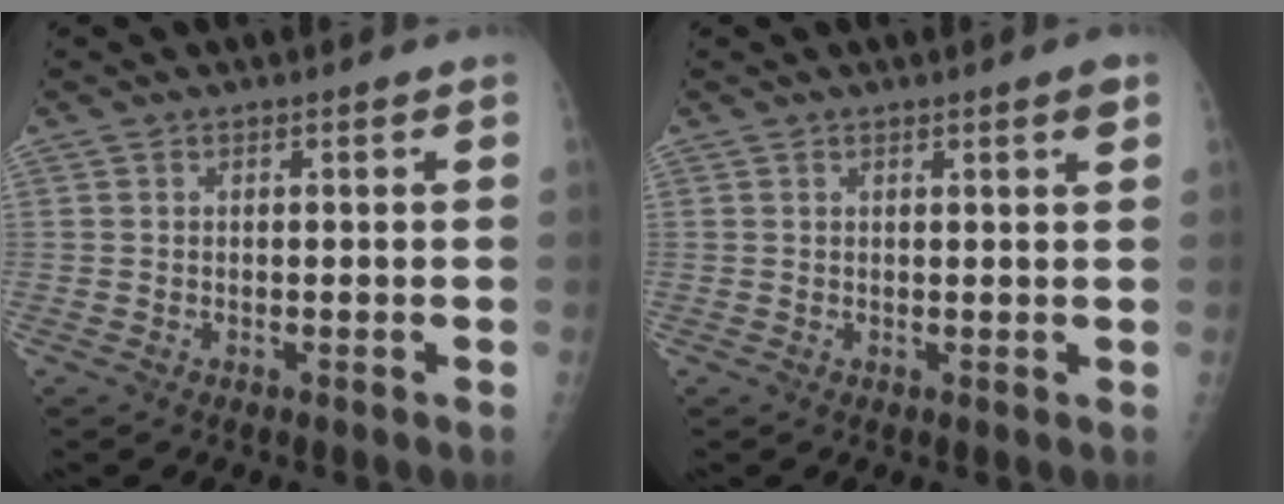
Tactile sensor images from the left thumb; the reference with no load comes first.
{"total": 1.9, "force": [1.1, 0.1, 1.6], "torque": [-0.022, -0.004, 0.013]}